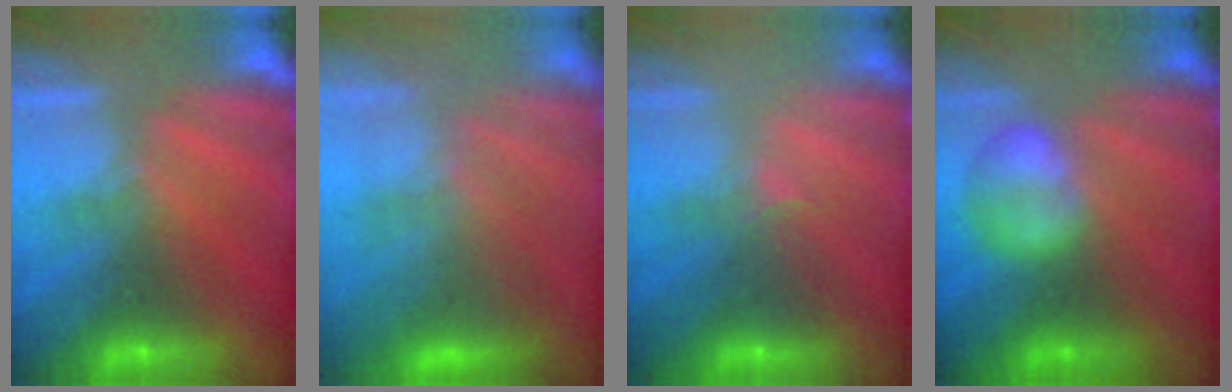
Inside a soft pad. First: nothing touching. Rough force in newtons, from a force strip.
{"total": 3.8}
{"total": 2.0}
{"total": 2.6}